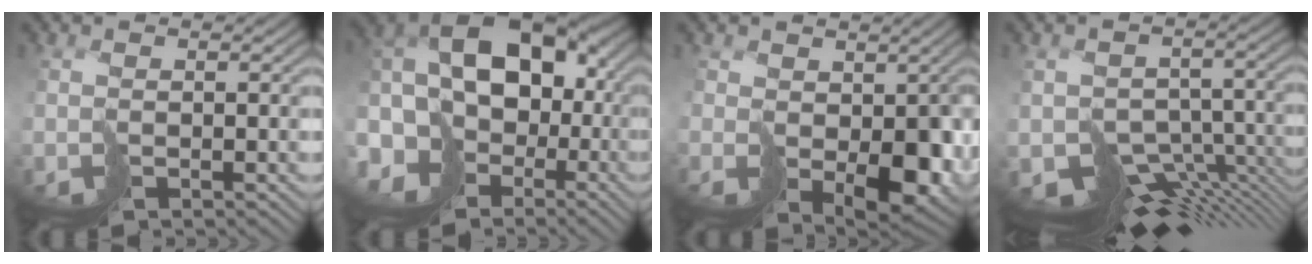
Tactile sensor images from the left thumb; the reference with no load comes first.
{"total": 18.6, "force": [-0.5, 13.3, 13.0], "torque": [-0.268, -0.008, -0.003]}
{"total": 6.4, "force": [0.0, 4.7, 4.4], "torque": [-0.068, -0.032, 0.012]}
{"total": 9.5, "force": [-5.7, 4.4, 6.3], "torque": [-0.115, -0.028, -0.066]}